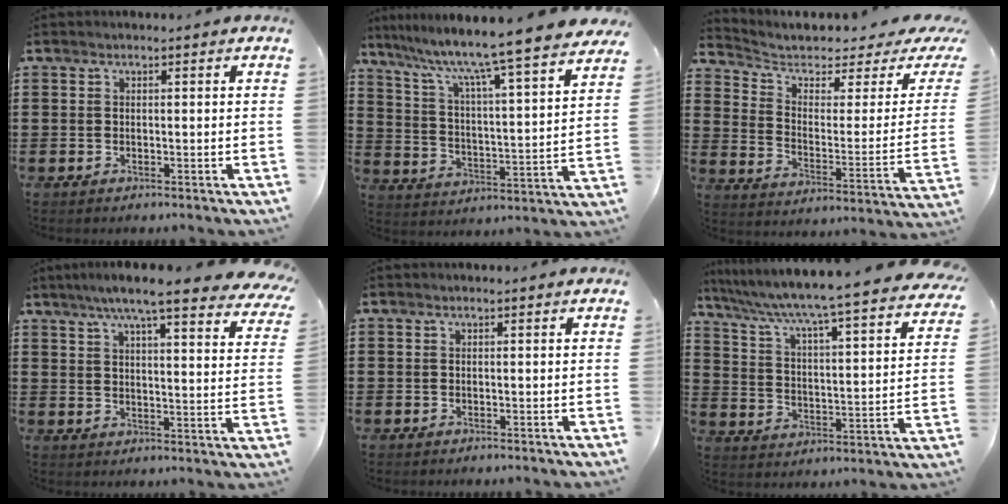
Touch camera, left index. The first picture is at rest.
{"total": 8.4, "force": [7.1, -1.2, 4.3], "torque": [-0.113, -0.064, 0.107]}
{"total": 4.5, "force": [3.3, 1.6, 2.5], "torque": [-0.071, -0.026, 0.052]}
{"total": 8.2, "force": [6.7, 0.1, 4.7], "torque": [-0.104, -0.026, 0.113]}
{"total": 0.0}
{"total": 4.4, "force": [3.7, -0.8, 2.3], "torque": [-0.065, -0.051, 0.048]}